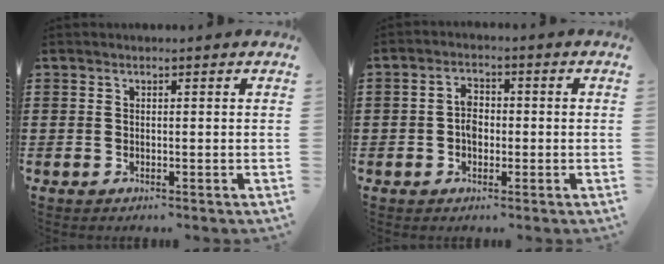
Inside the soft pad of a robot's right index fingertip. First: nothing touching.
{"total": 3.4, "force": [-0.5, 2.1, 2.6], "torque": [-0.051, 0.005, -0.010]}